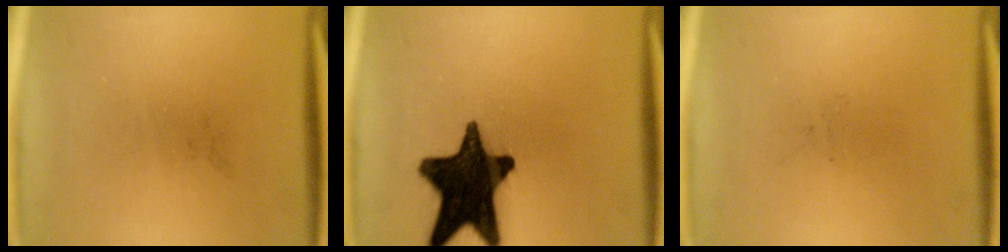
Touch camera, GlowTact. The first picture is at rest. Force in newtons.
{"total": 17.7}
{"total": 0.0}